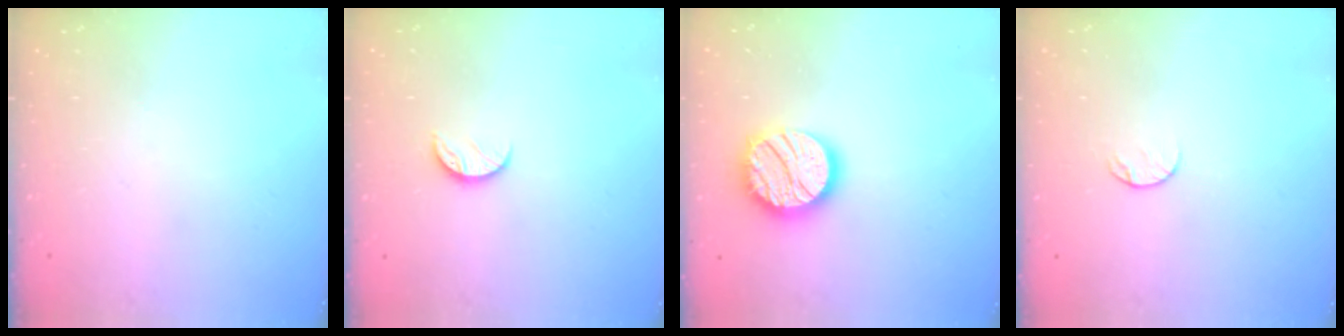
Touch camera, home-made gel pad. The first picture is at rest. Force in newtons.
{"total": 5.7, "press": 5.7, "slide": 0.6}
{"total": 17.8, "press": 17.7, "slide": 1.2}
{"total": 5.6, "press": 5.5, "slide": 0.6}